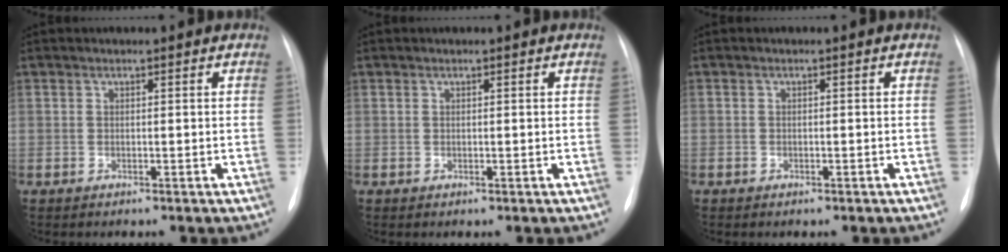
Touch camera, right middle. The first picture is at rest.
{"total": 0.0}
{"total": 0.5, "force": [-0.4, 0.3, 0.1], "torque": [-0.003, 0.002, -0.007]}